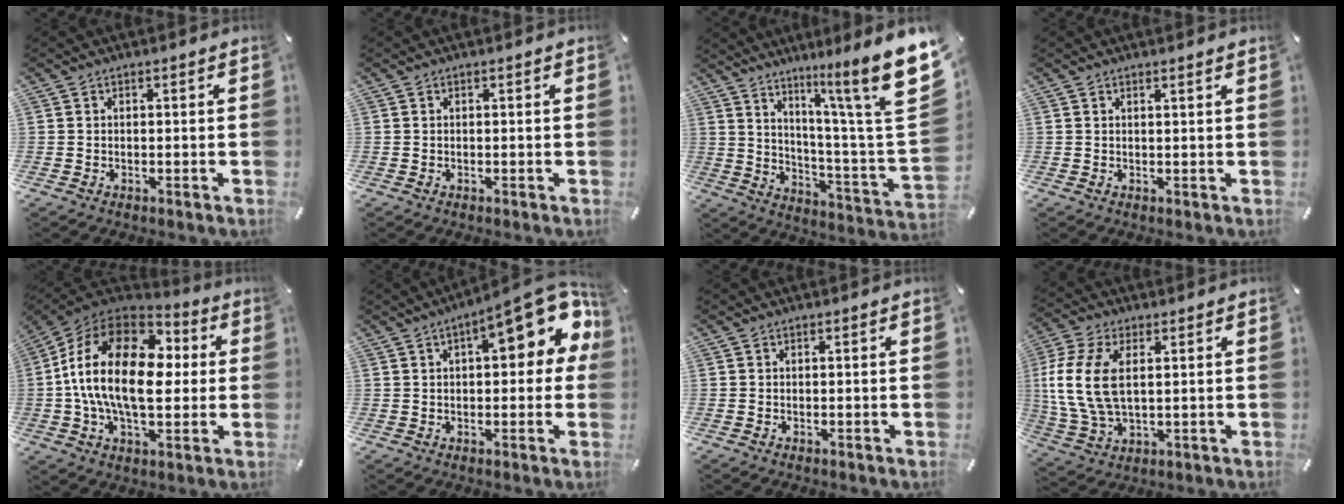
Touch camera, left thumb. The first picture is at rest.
{"total": 0.0}
{"total": 18.1, "force": [10.4, 2.3, 14.6], "torque": [-0.217, -0.092, 0.155]}
{"total": 1.0, "force": [0.7, -0.2, 0.7], "torque": [-0.010, -0.002, 0.013]}
{"total": 23.8, "force": [0.8, 14.2, 19.0], "torque": [-0.371, 0.009, 0.009]}
{"total": 15.8, "force": [5.3, 6.3, 13.5], "torque": [-0.166, -0.021, 0.082]}
{"total": 0.0}
{"total": 12.2, "force": [2.2, 7.0, 9.7], "torque": [-0.224, -0.004, 0.041]}